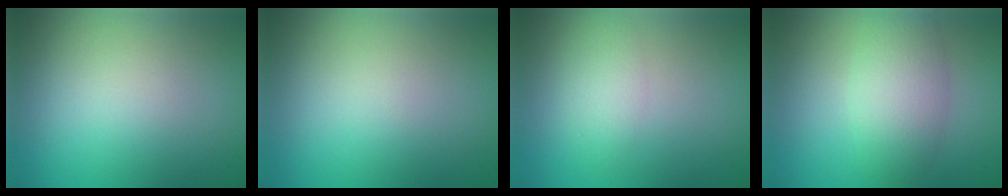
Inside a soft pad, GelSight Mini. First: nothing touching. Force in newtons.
{"total": 0.0}
{"total": 2.2, "press": 2.2, "slide": 0.1}
{"total": 2.7, "press": 2.7, "slide": 0.3}